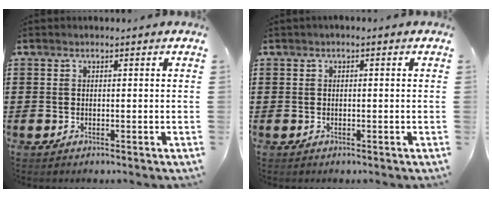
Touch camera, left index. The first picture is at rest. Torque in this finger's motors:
{"motor_torque": [0.05, 0.00, 0.08, 0.00]}